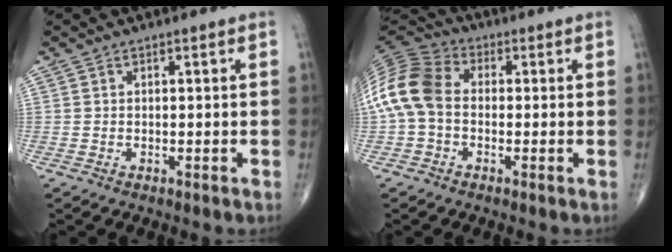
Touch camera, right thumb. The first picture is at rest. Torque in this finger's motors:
{"motor_torque": [0.18, 0.43, 1.19, 0.02, 0.40]}